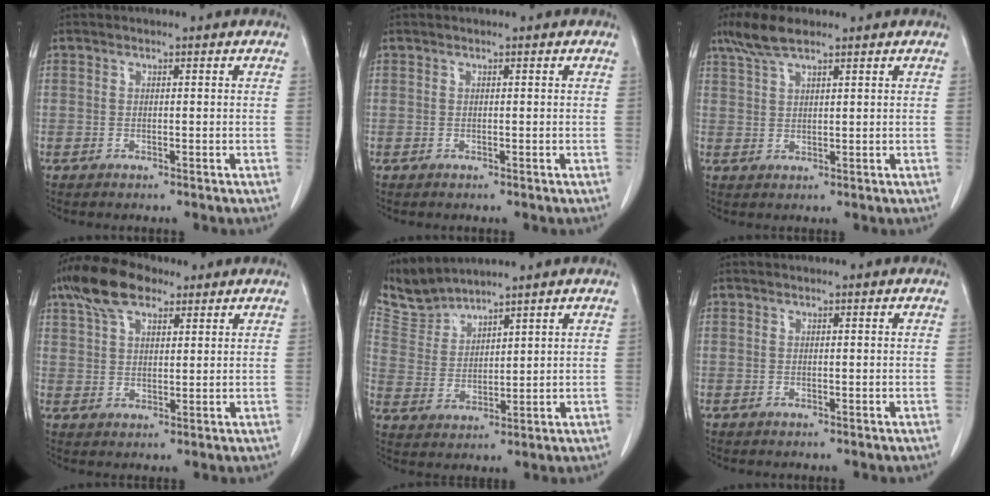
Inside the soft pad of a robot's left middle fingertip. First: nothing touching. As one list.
[{"total": 0.0}, {"total": 5.0, "force": [3.8, 1.0, 3.1], "torque": [-0.074, 0.013, 0.076]}, {"total": 8.5, "force": [5.6, 3.7, 5.2], "torque": [-0.106, 0.028, 0.106]}, {"total": 5.5, "force": [5.5, 0.1, -0.3], "torque": [-0.005, 0.005, 0.125]}, {"total": 0.0}]